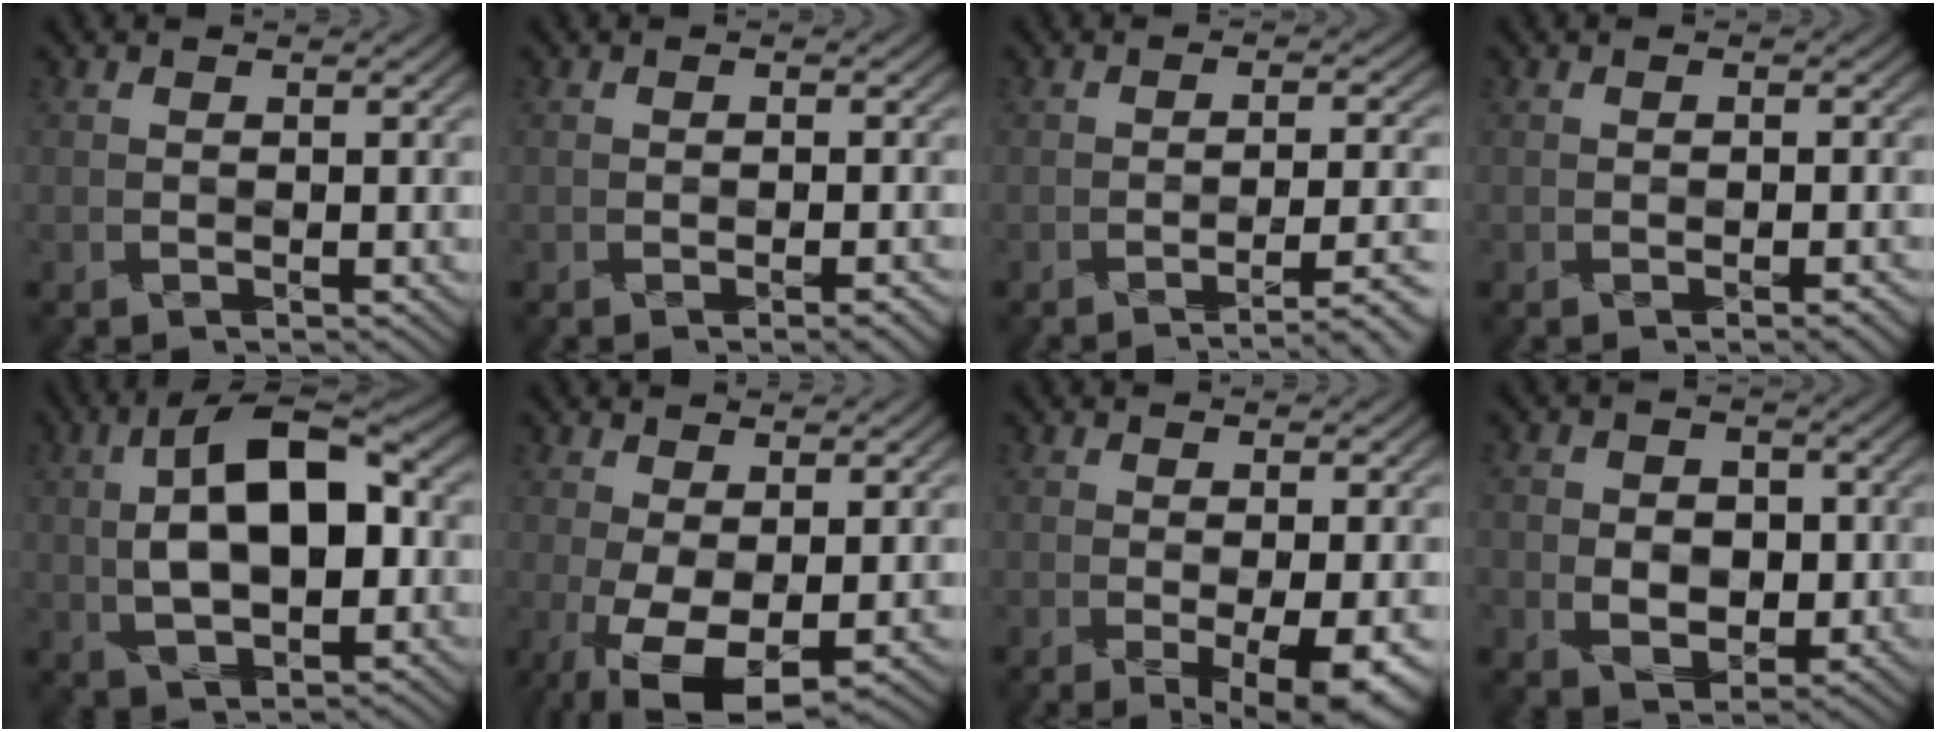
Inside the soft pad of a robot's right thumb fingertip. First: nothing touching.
{"total": 2.0, "force": [-0.9, 0.5, 1.7], "torque": [-0.025, 0.003, -0.015]}
{"total": 5.4, "force": [-2.5, 1.3, 4.7], "torque": [-0.053, 0.000, -0.045]}
{"total": 1.6, "force": [-0.8, 0.4, 1.4], "torque": [-0.020, 0.003, -0.014]}
{"total": 13.1, "force": [0.6, 6.6, 11.3], "torque": [-0.190, 0.019, 0.002]}
{"total": 8.0, "force": [-2.0, 2.9, 7.1], "torque": [-0.136, 0.002, -0.031]}
{"total": 5.0, "force": [-1.6, 1.0, 4.6], "torque": [-0.071, -0.003, -0.024]}
{"total": 5.4, "force": [-1.1, 4.2, 3.1], "torque": [-0.053, -0.007, -0.027]}